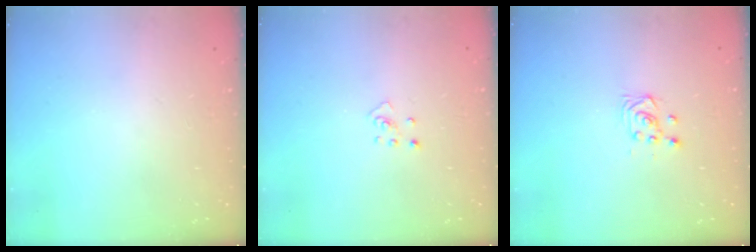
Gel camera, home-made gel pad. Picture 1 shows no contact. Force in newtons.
{"total": 3.6, "press": 3.6, "slide": 0.4}
{"total": 3.6, "press": 3.5, "slide": 1.2}